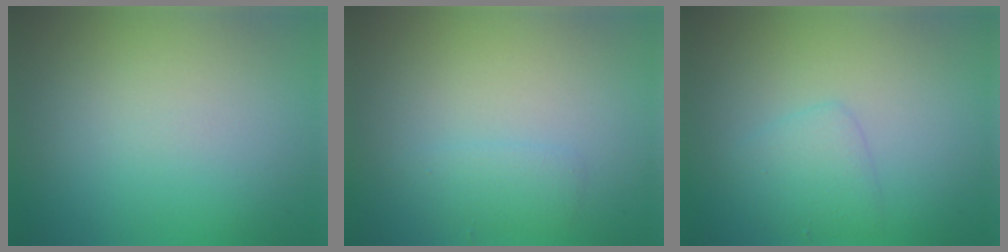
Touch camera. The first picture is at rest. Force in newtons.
{"total": 1.4, "press": 1.4, "slide": 0.1}
{"total": 2.2, "press": 2.2, "slide": 0.1}